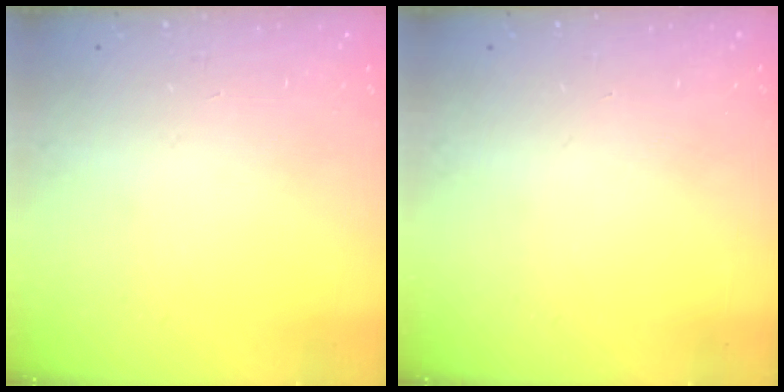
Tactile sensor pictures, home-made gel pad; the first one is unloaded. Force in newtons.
{"total": 0.0}